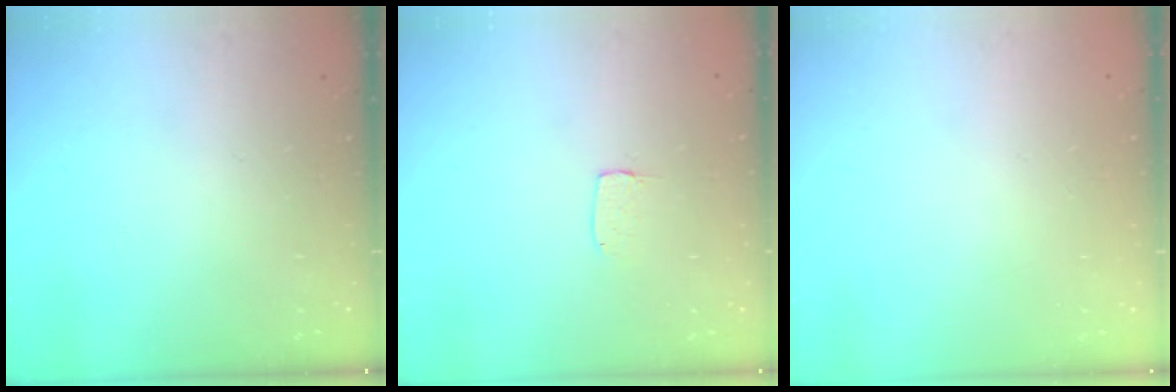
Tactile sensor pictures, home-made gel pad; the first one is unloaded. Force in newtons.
{"total": 3.2, "press": 3.2, "slide": 0.1}
{"total": 0.0}